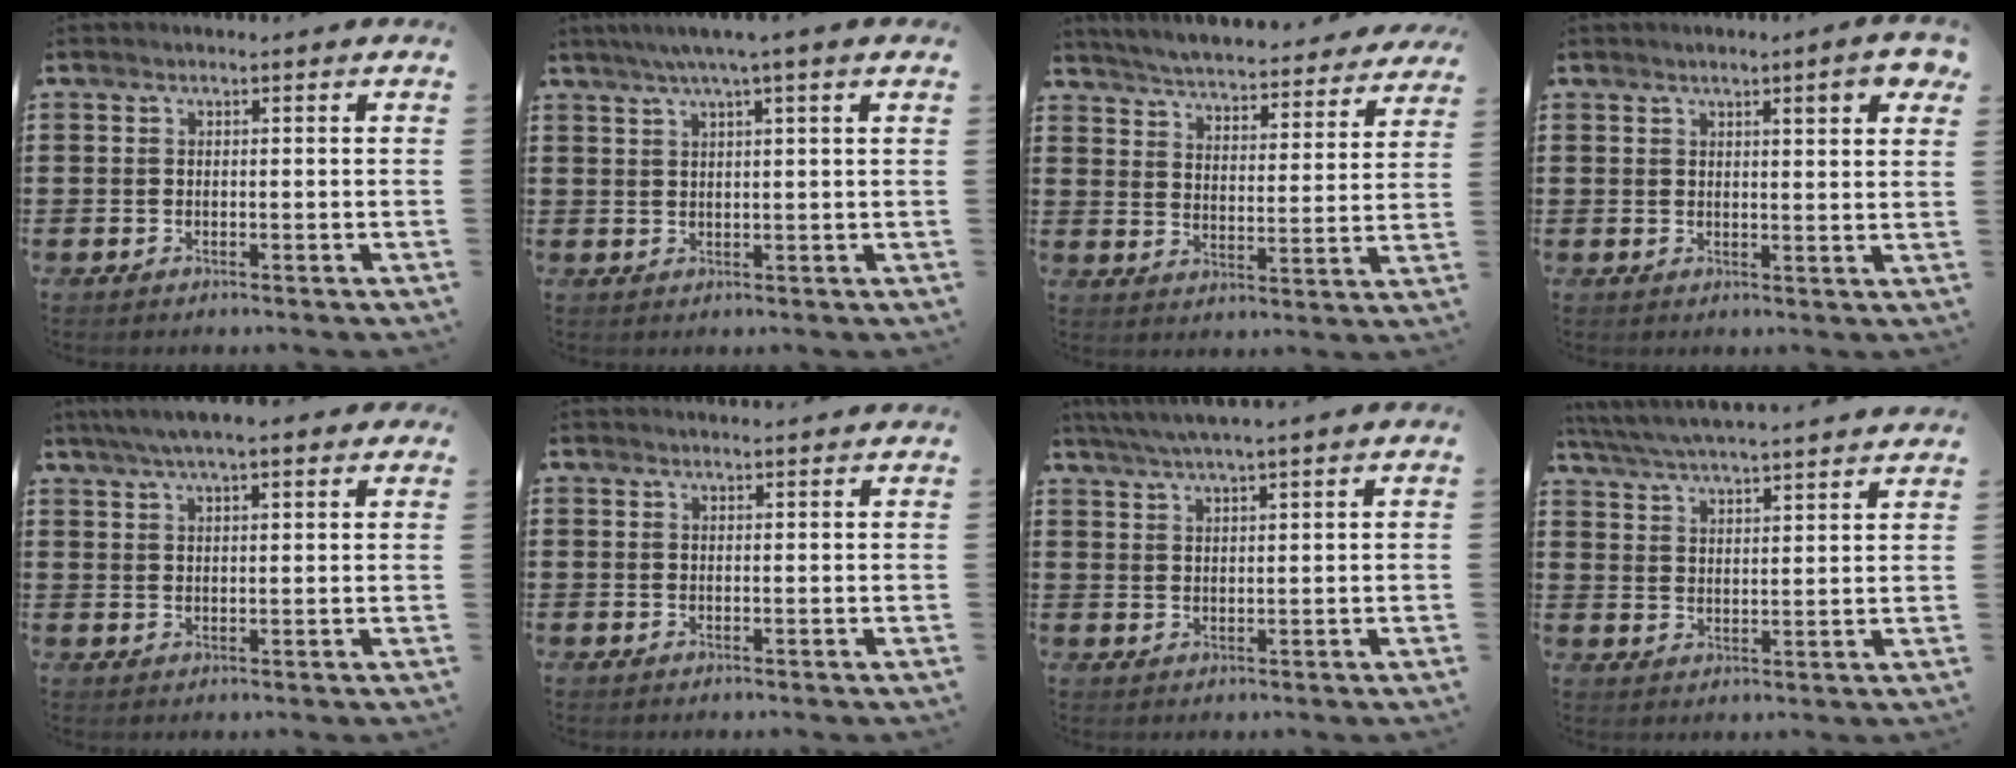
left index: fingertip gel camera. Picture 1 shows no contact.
{"total": 3.2, "force": [1.9, -0.5, 2.6], "torque": [-0.052, 0.002, 0.032]}
{"total": 4.9, "force": [4.8, -0.5, 0.4], "torque": [-0.033, -0.040, 0.079]}
{"total": 4.5, "force": [3.1, 0.1, 3.2], "torque": [-0.053, -0.009, 0.049]}
{"total": 5.2, "force": [4.1, 0.7, 3.2], "torque": [-0.070, 0.001, 0.074]}
{"total": 1.3, "force": [1.3, -0.1, 0.2], "torque": [-0.006, -0.001, 0.024]}
{"total": 3.7, "force": [3.3, -0.4, 1.8], "torque": [-0.042, -0.006, 0.059]}
{"total": 5.1, "force": [4.9, -0.5, 1.1], "torque": [-0.043, -0.032, 0.083]}